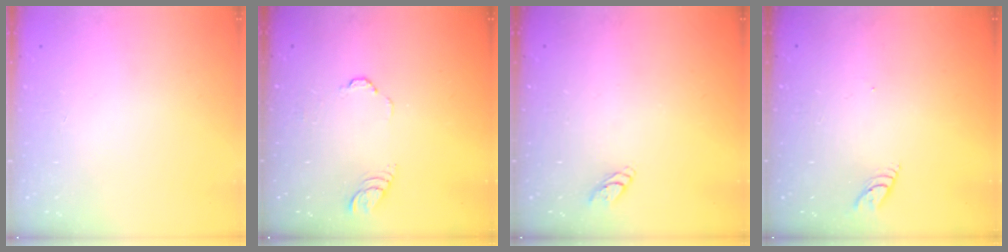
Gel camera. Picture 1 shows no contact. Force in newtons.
{"total": 3.3, "press": 3.3, "slide": 0.2}
{"total": 2.8, "press": 2.8, "slide": 0.3}
{"total": 3.9, "press": 3.9, "slide": 0.4}